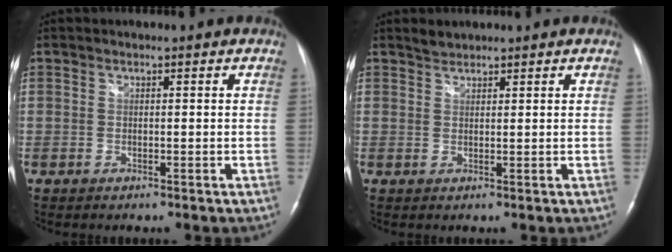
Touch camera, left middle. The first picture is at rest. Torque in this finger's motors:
{"motor_torque": [0.08, 0.01, -0.07, 0.00]}